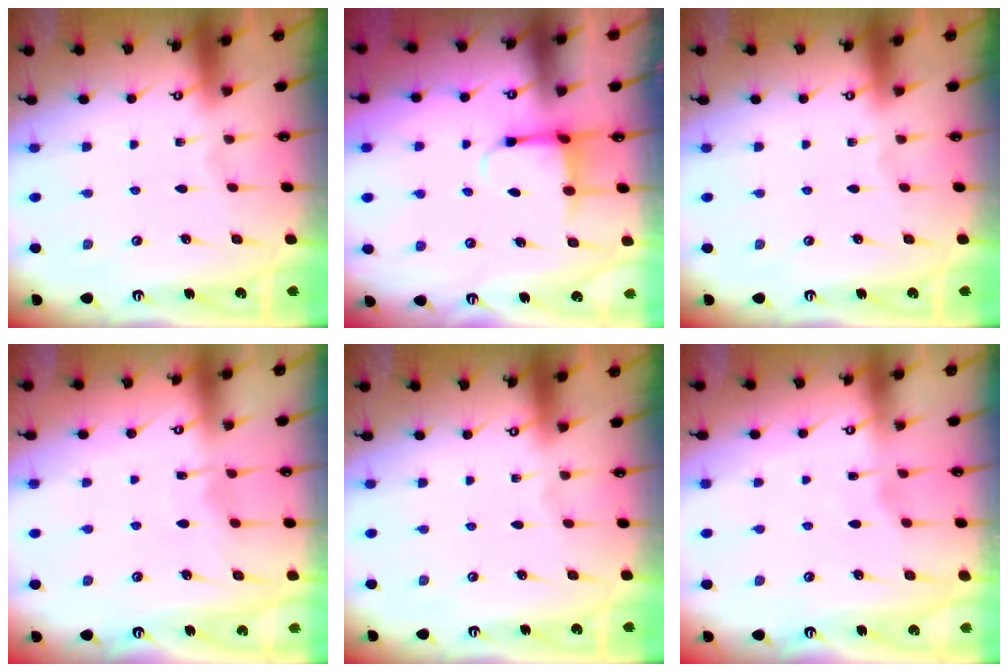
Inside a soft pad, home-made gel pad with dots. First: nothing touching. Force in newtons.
{"total": 3.9, "press": 3.7, "slide": 1.3}
{"total": 0.0}
{"total": 5.1, "press": 5.1, "slide": 0.6}
{"total": 0.0}
{"total": 2.0, "press": 2.0, "slide": 0.3}